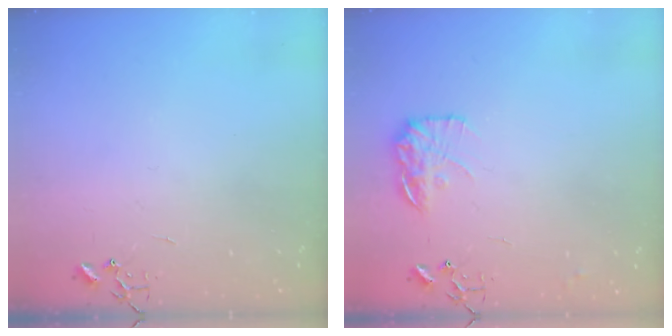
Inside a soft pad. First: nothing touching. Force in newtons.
{"total": 12.1, "press": 12.1, "slide": 0.5}